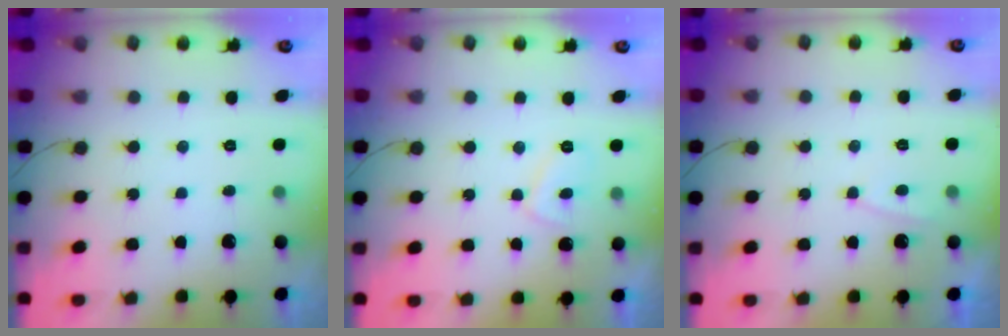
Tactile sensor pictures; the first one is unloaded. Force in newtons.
{"total": 3.4, "press": 3.3, "slide": 0.8}
{"total": 2.0, "press": 2.0, "slide": 0.3}